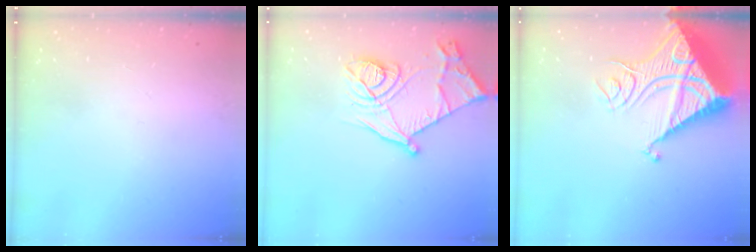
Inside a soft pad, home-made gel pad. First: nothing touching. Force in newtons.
{"total": 17.1, "press": 17.1, "slide": 1.2}
{"total": 17.4, "press": 17.3, "slide": 2.1}